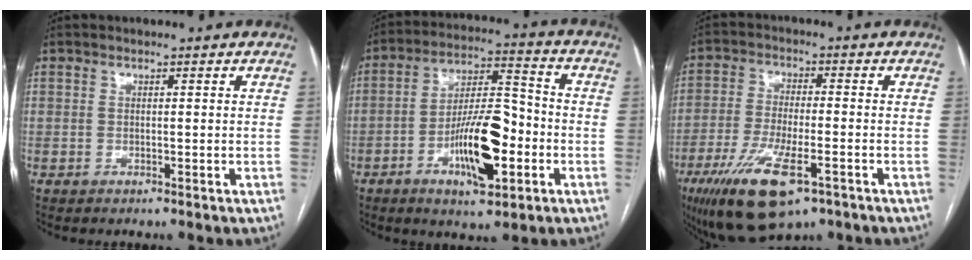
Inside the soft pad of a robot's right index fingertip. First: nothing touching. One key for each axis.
{"total": 13.3, "fx": -4.5, "fy": 3.8, "fz": 11.9, "tx": -0.212, "ty": 0.009, "tz": -0.073}
{"total": 13.2, "fx": -7.1, "fy": 3.7, "fz": 10.5, "tx": -0.203, "ty": -0.022, "tz": -0.117}